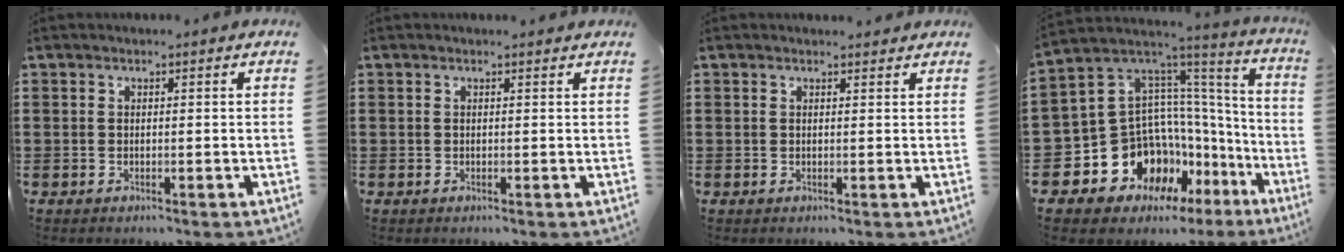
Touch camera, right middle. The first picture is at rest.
{"total": 0.0}
{"total": 0.8, "force": [0.8, 0.2, 0.0], "torque": [0.005, -0.003, 0.014]}
{"total": 12.4, "force": [-6.1, 10.0, 4.1], "torque": [-0.147, -0.027, -0.096]}